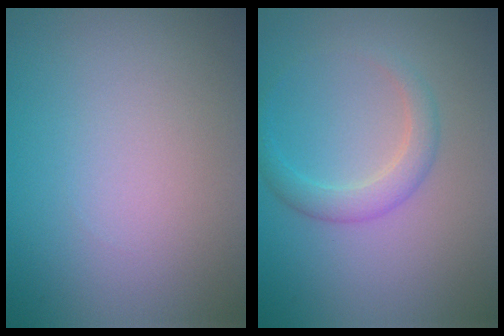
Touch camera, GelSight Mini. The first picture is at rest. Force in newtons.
{"total": 2.4, "press": 2.4, "slide": 0.1}